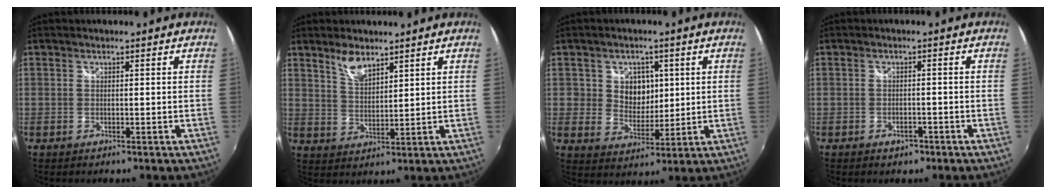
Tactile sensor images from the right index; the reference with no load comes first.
{"total": 5.1, "force": [3.9, 1.8, 2.8], "torque": [-0.049, 0.000, 0.075]}
{"total": 7.1, "force": [1.8, 6.2, 3.0], "torque": [-0.054, 0.006, 0.037]}
{"total": 2.2, "force": [-1.4, 1.4, 1.0], "torque": [-0.019, 0.001, -0.019]}